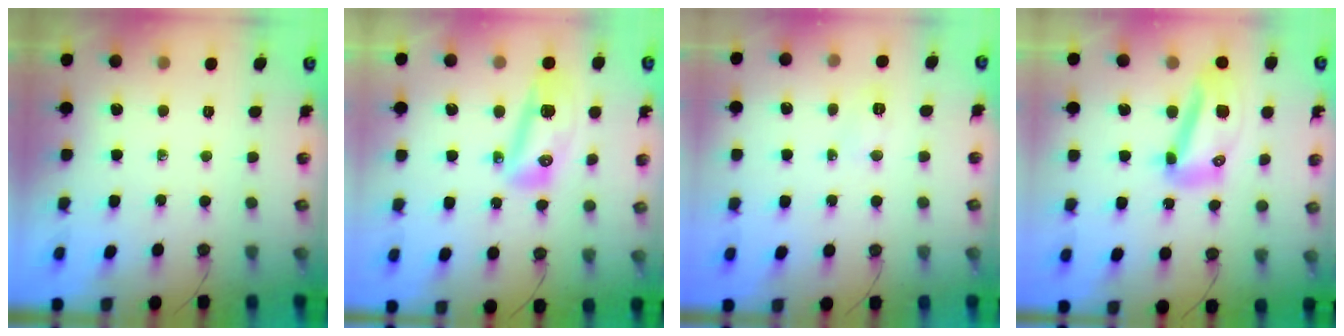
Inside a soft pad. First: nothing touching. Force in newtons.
{"total": 10.5, "press": 10.3, "slide": 2.0}
{"total": 5.3, "press": 5.2, "slide": 0.7}
{"total": 11.2, "press": 11.2, "slide": 1.1}